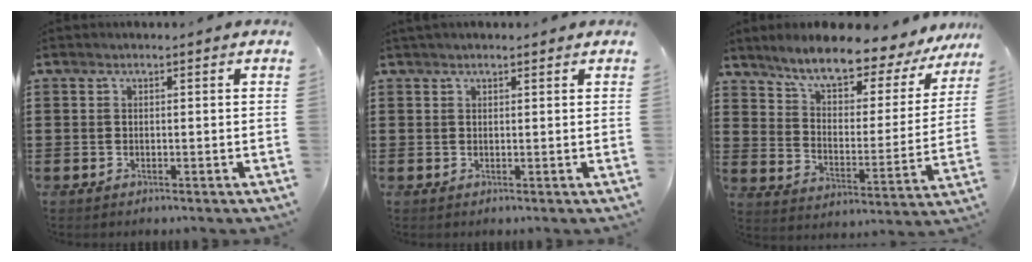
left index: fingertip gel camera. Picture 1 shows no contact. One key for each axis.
{"total": 1.0, "fx": 0.8, "fy": 0.5, "fz": 0.3, "tx": -0.008, "ty": 0.004, "tz": 0.016}
{"total": 8.1, "fx": 7.1, "fy": 1.4, "fz": 3.7, "tx": -0.088, "ty": -0.050, "tz": 0.114}